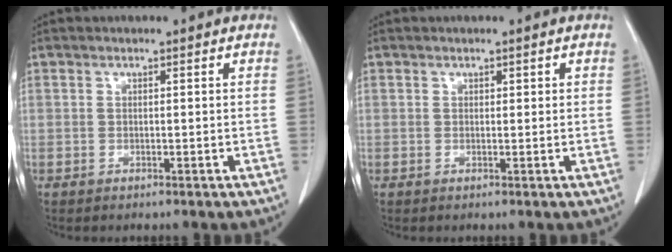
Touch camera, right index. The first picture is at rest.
{"total": 0.7, "force": [0.3, 0.4, 0.4], "torque": [-0.002, 0.002, 0.003]}